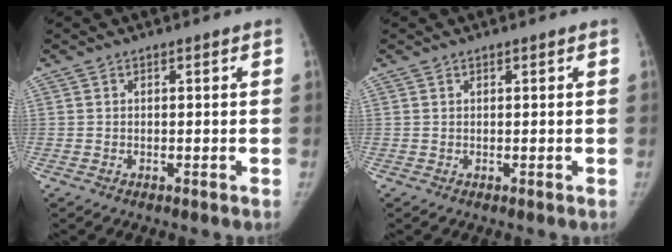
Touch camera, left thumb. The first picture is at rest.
{"total": 0.0}